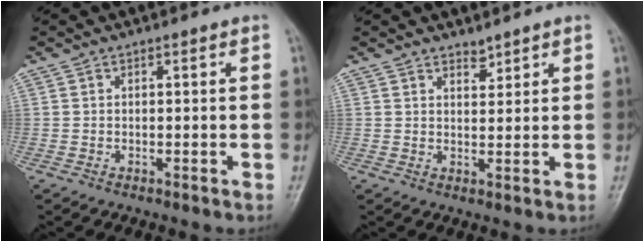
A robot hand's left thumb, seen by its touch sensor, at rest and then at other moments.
{"total": 2.2, "force": [1.9, 0.9, 0.6], "torque": [0.005, -0.015, 0.030]}